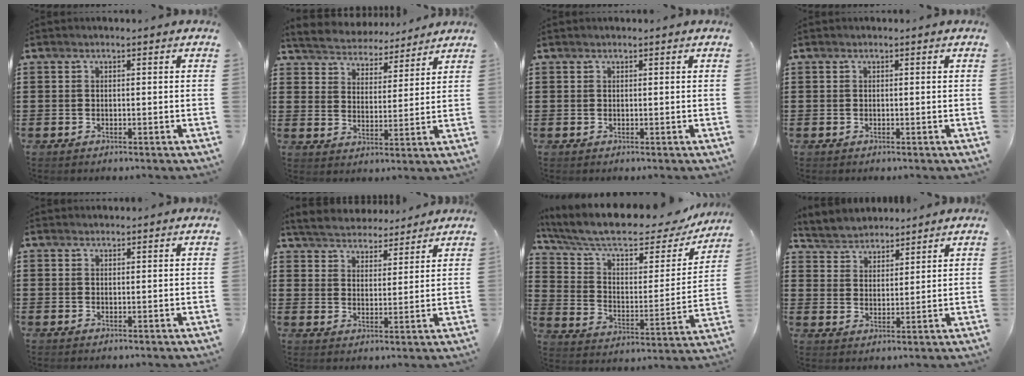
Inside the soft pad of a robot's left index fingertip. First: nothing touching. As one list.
[{"total": 4.6, "force": [4.5, 0.4, -0.4], "torque": [-0.020, -0.032, 0.076]}, {"total": 0.0}, {"total": 0.0}, {"total": 0.6, "force": [0.6, 0.2, 0.1], "torque": [-0.003, 0.000, 0.013]}, {"total": 4.7, "force": [4.6, 0.7, 0.1], "torque": [-0.025, -0.022, 0.081]}, {"total": 10.4, "force": [8.3, 2.7, 5.8], "torque": [-0.138, -0.047, 0.141]}, {"total": 3.9, "force": [3.6, 1.2, -0.6], "torque": [-0.010, -0.012, 0.065]}]